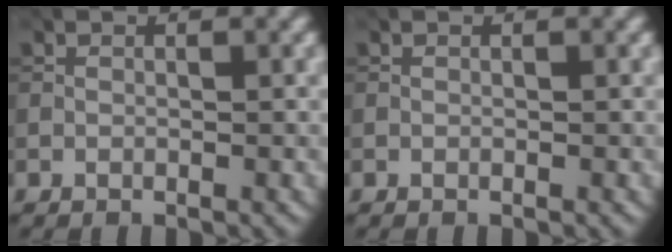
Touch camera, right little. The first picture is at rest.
{"total": 0.0}